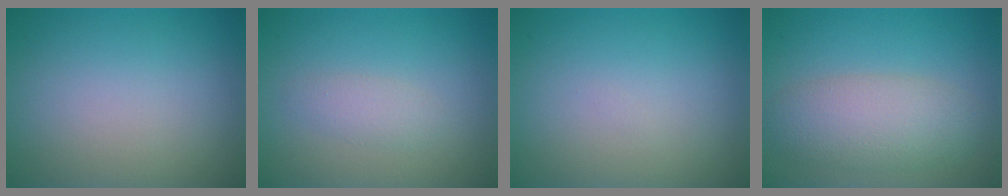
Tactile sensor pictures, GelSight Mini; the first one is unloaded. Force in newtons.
{"total": 1.4, "press": 1.4, "slide": 0.1}
{"total": 0.0}
{"total": 5.0, "press": 5.0, "slide": 0.3}